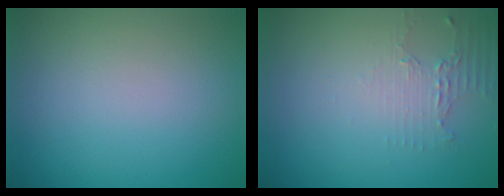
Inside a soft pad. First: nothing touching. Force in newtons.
{"total": 2.2, "press": 1.5, "slide": 1.5}